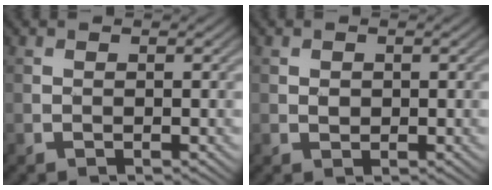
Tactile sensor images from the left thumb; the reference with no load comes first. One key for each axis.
{"total": 0.9, "fx": 0.2, "fy": 0.8, "fz": 0.4, "tx": -0.010, "ty": -0.004, "tz": 0.005}